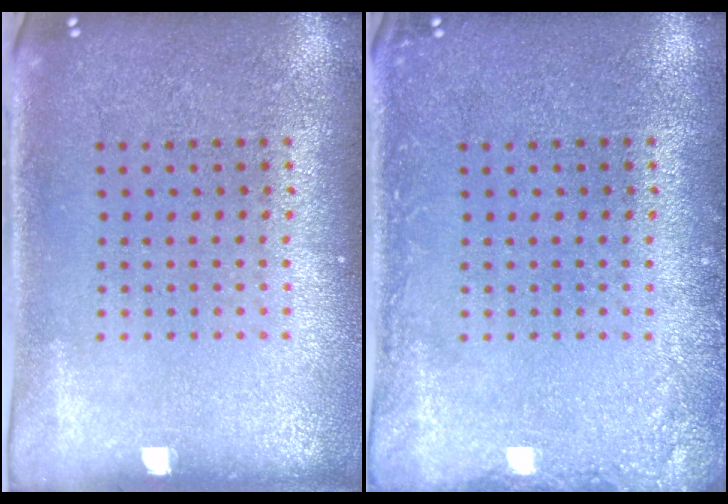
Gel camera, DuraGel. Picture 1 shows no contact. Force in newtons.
{"total": 1.4, "press": 1.4, "slide": 0.2}